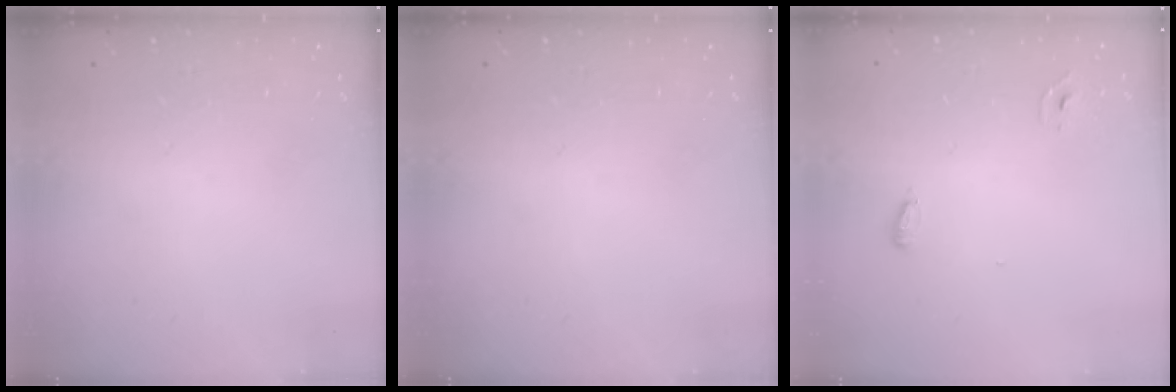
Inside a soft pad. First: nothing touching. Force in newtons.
{"total": 0.0}
{"total": 3.5, "press": 3.2, "slide": 1.4}